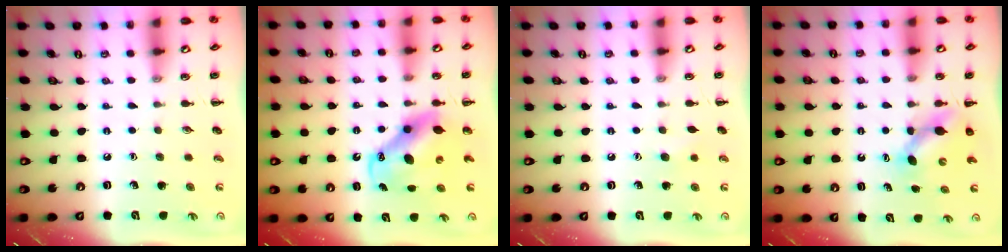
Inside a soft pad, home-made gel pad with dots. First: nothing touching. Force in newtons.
{"total": 8.4, "press": 8.2, "slide": 2.1}
{"total": 5.1, "press": 4.9, "slide": 1.3}
{"total": 5.2, "press": 5.2, "slide": 0.6}